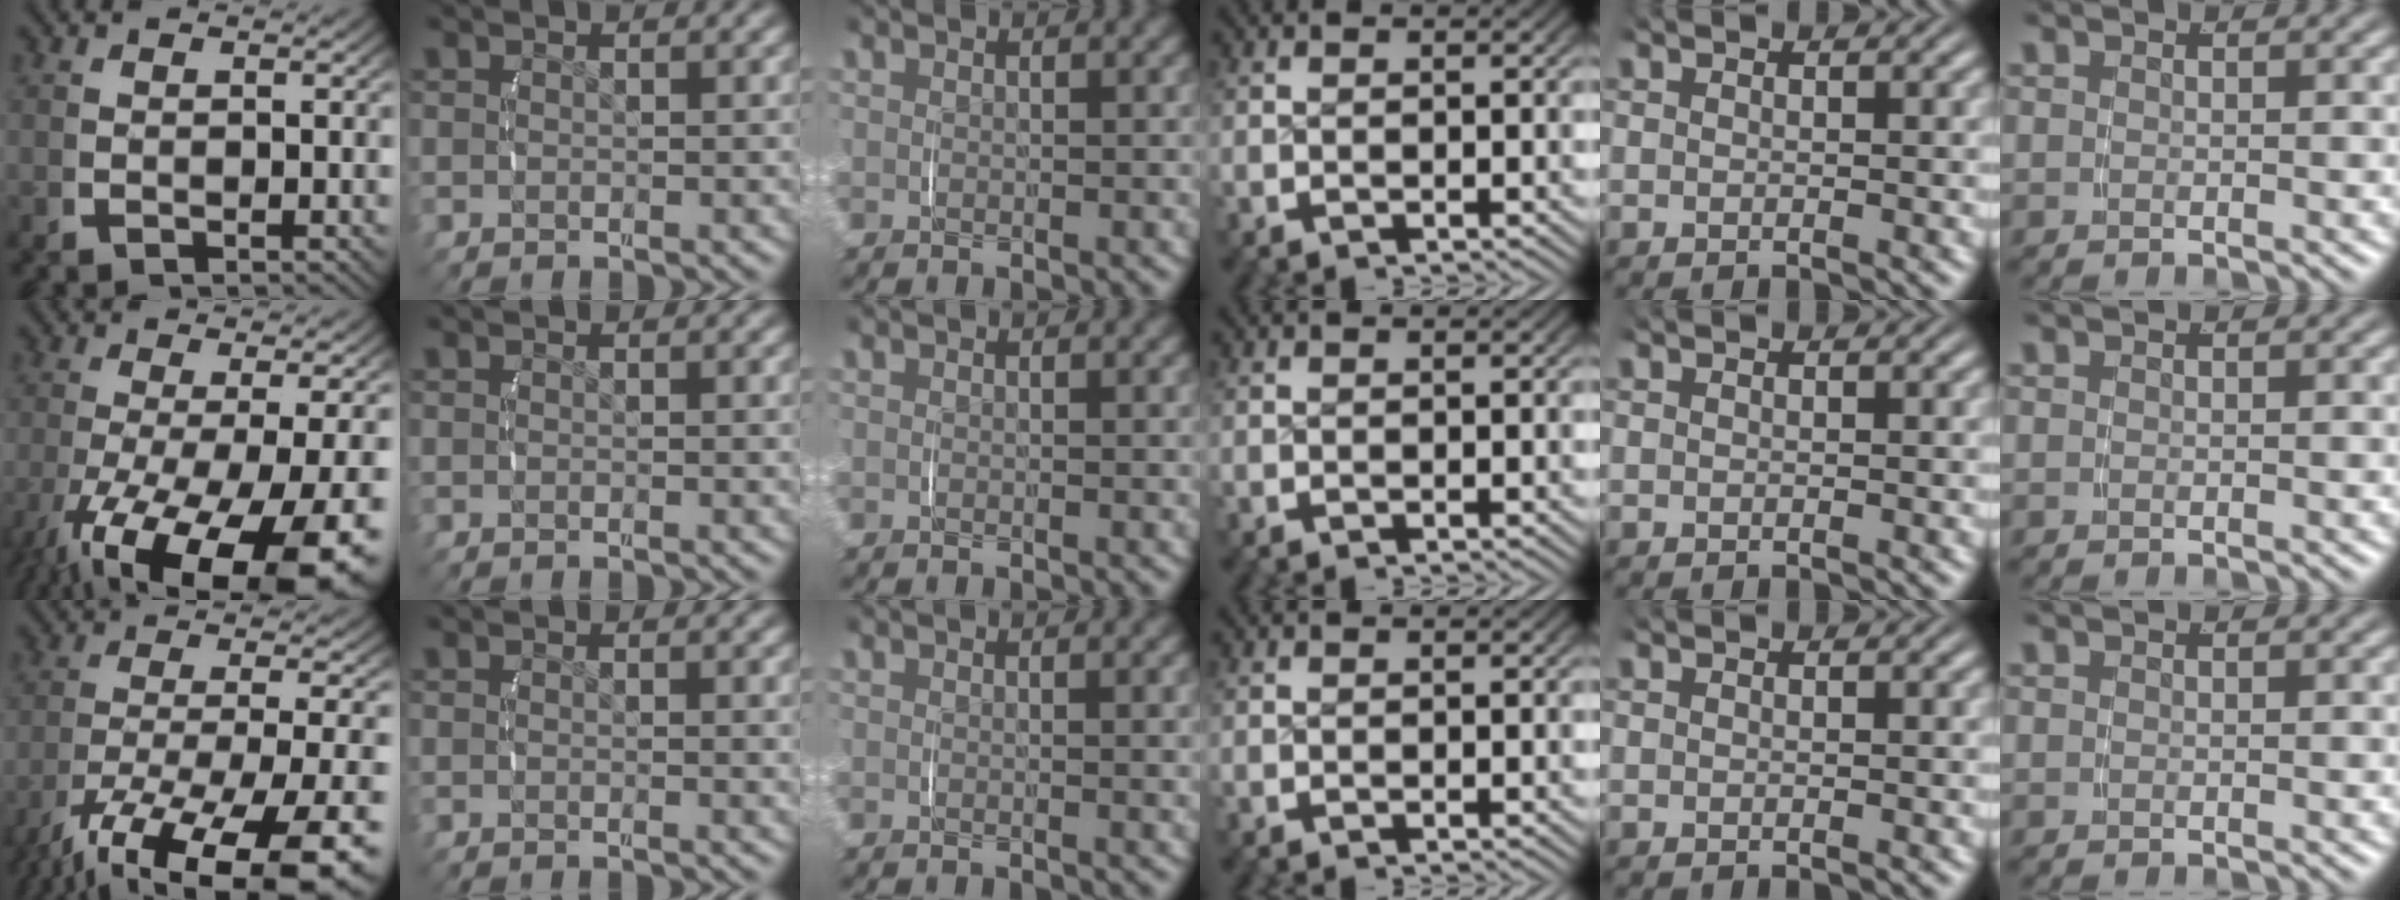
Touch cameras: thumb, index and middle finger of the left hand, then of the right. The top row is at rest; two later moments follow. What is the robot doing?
{"motion": "lift_and_place", "object": "glasses case"}